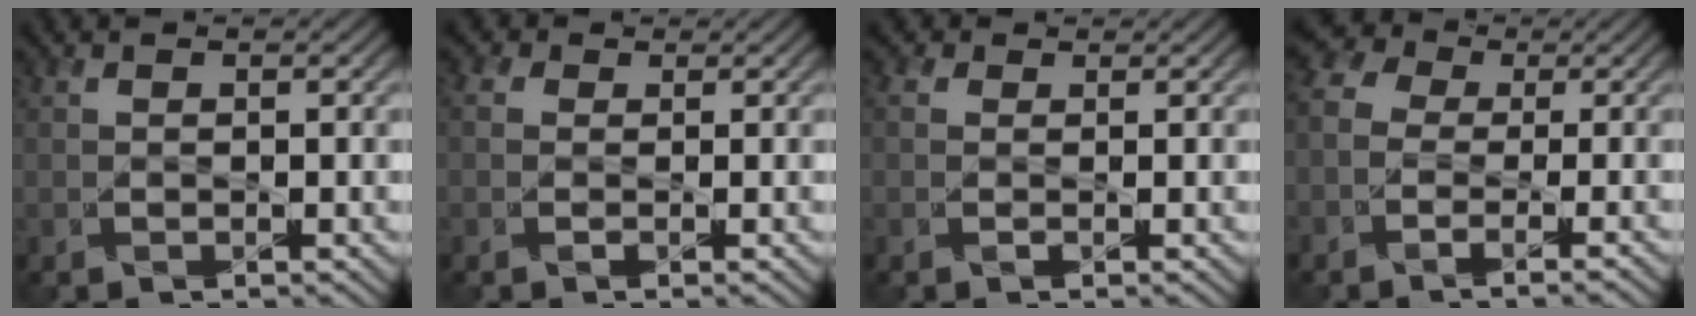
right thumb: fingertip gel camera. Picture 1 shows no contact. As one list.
[{"total": 1.8, "force": [0.2, 1.4, 1.0], "torque": [-0.022, 0.000, -0.001]}, {"total": 1.3, "force": [0.4, 1.1, 0.7], "torque": [-0.017, 0.000, 0.003]}, {"total": 6.4, "force": [-2.1, 4.2, 4.3], "torque": [-0.093, 0.002, -0.040]}]